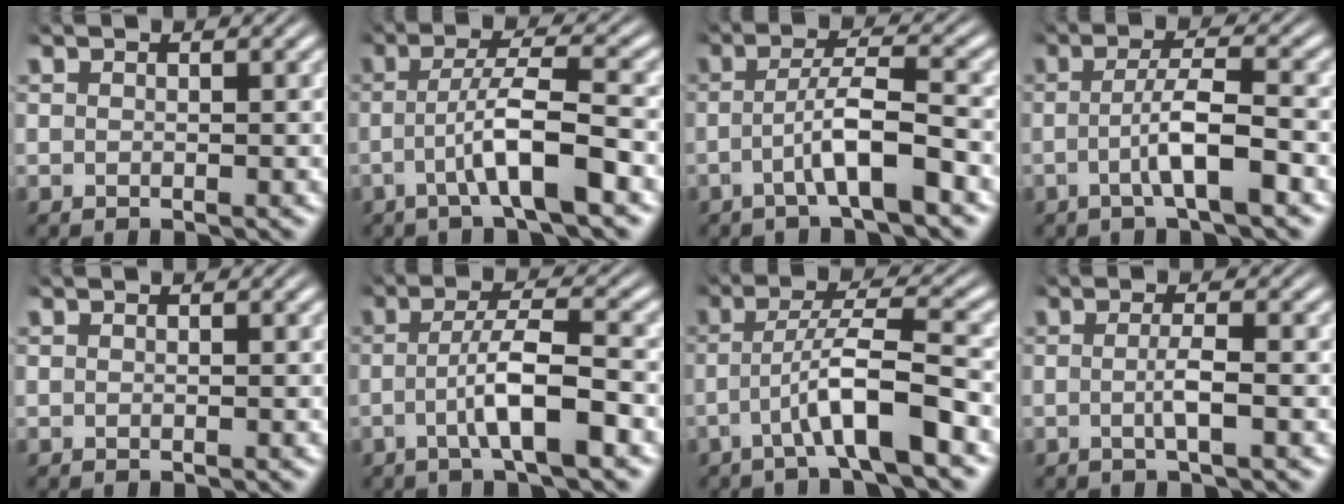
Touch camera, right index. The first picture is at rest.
{"total": 4.5, "force": [-1.6, 0.6, 4.2], "torque": [-0.073, 0.004, -0.030]}
{"total": 3.9, "force": [-1.9, 0.4, 3.4], "torque": [-0.060, 0.005, -0.035]}
{"total": 3.7, "force": [-1.3, 0.4, 3.5], "torque": [-0.056, 0.003, -0.026]}
{"total": 0.0}
{"total": 4.4, "force": [-1.4, 0.7, 4.1], "torque": [-0.070, 0.003, -0.027]}
{"total": 4.6, "force": [-1.8, 0.6, 4.2], "torque": [-0.076, 0.002, -0.031]}
{"total": 1.9, "force": [-0.7, -0.3, 1.8], "torque": [-0.033, -0.004, -0.013]}